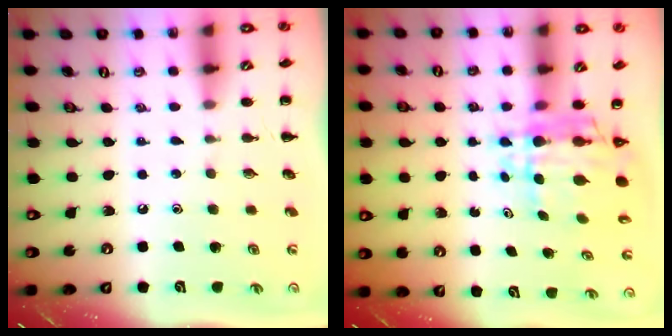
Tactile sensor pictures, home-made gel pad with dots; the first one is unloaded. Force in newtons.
{"total": 7.1, "press": 6.5, "slide": 2.9}